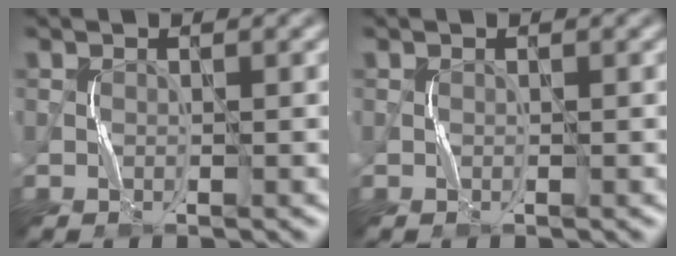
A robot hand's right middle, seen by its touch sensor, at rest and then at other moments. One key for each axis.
{"total": 0.0}